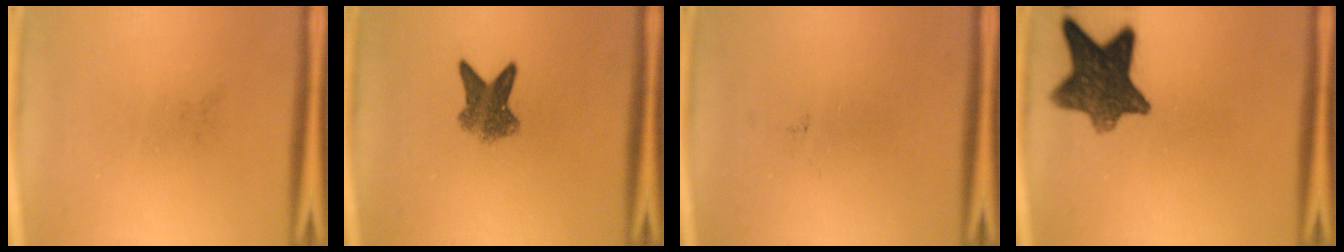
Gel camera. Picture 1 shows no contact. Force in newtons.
{"total": 5.5}
{"total": 0.0}
{"total": 11.0}